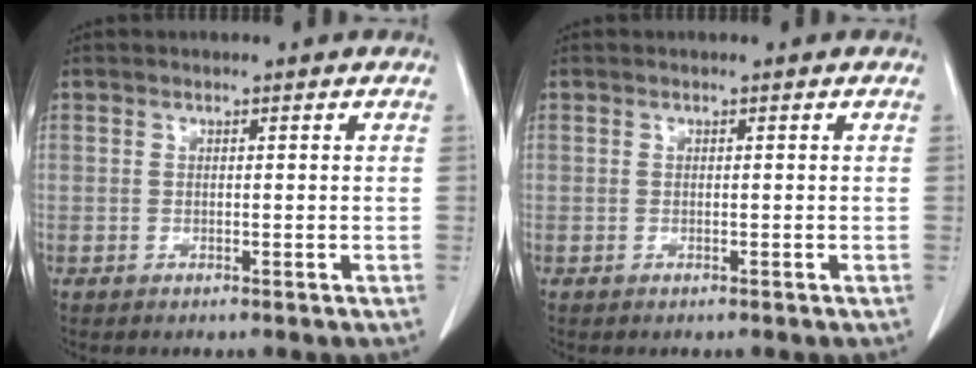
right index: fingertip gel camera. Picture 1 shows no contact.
{"total": 0.0}